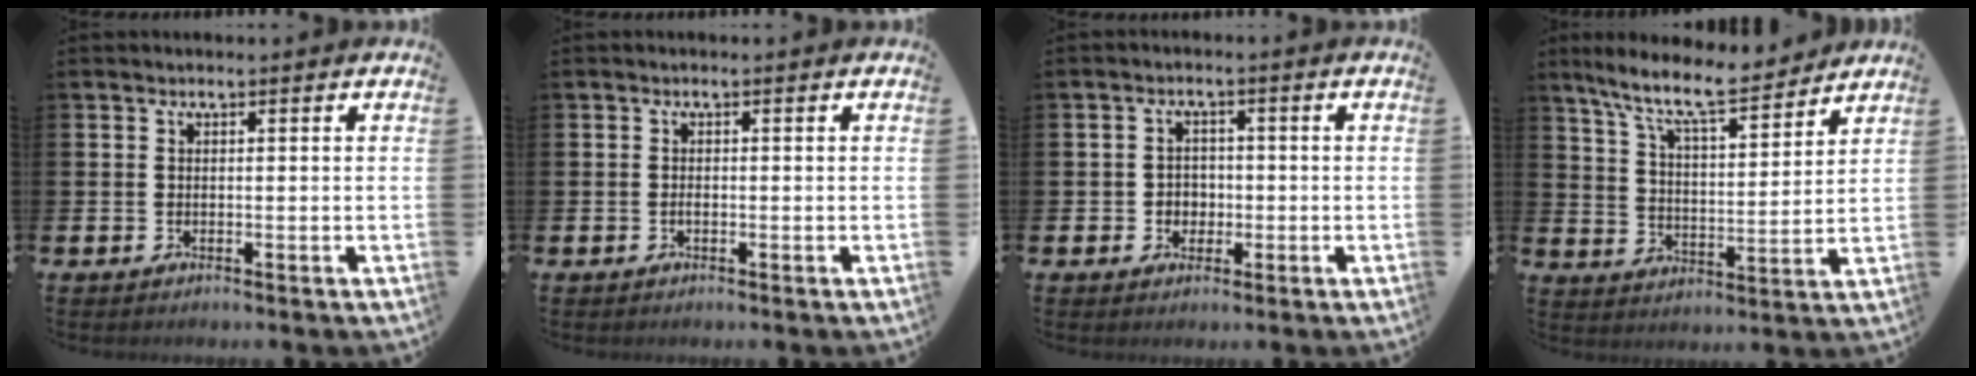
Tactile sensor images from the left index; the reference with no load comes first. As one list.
[{"total": 0.7, "force": [-0.4, 0.3, 0.4], "torque": [-0.016, 0.002, -0.006]}, {"total": 2.5, "force": [-0.5, 2.3, 0.8], "torque": [-0.012, 0.005, -0.018]}, {"total": 10.0, "force": [8.8, 1.6, 4.5], "torque": [-0.114, -0.051, 0.155]}]